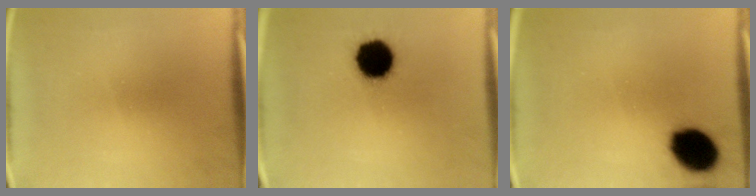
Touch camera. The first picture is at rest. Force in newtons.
{"total": 15.4}
{"total": 12.2}